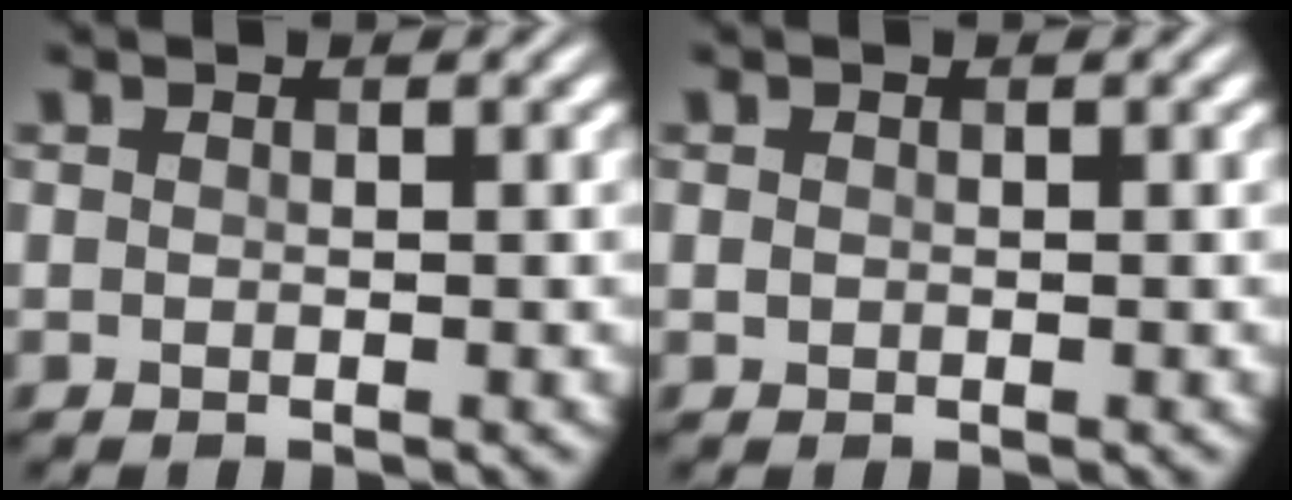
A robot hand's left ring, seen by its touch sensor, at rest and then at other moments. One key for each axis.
{"total": 0.6, "fx": -0.3, "fy": 0.5, "fz": 0.1, "tx": -0.001, "ty": 0.005, "tz": 0.002}